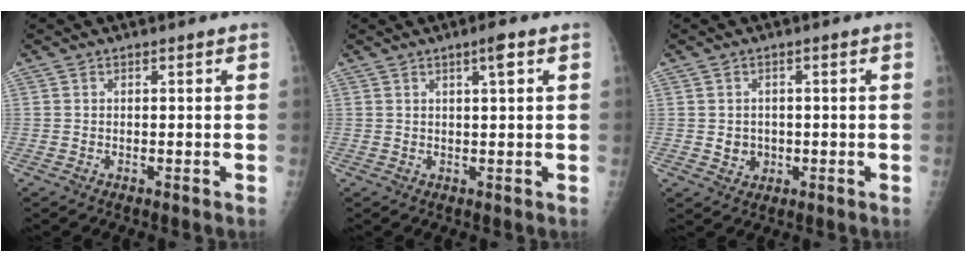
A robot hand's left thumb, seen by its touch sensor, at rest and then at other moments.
{"total": 2.7, "force": [1.3, 0.2, 2.4], "torque": [-0.038, -0.003, 0.020]}
{"total": 3.0, "force": [-0.3, 2.7, 1.1], "torque": [-0.004, 0.002, 0.003]}